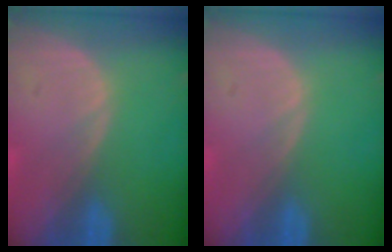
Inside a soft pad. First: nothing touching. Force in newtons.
{"total": 0.0}